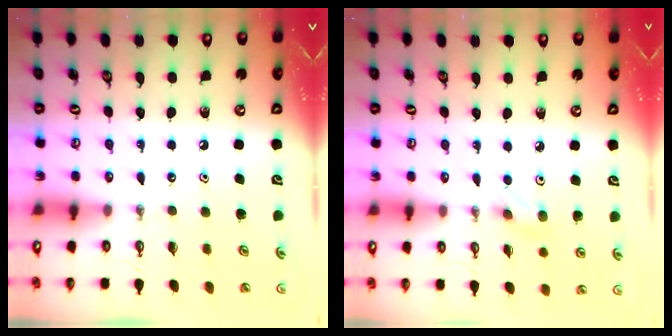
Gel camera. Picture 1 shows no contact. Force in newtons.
{"total": 3.9, "press": 3.7, "slide": 1.3}